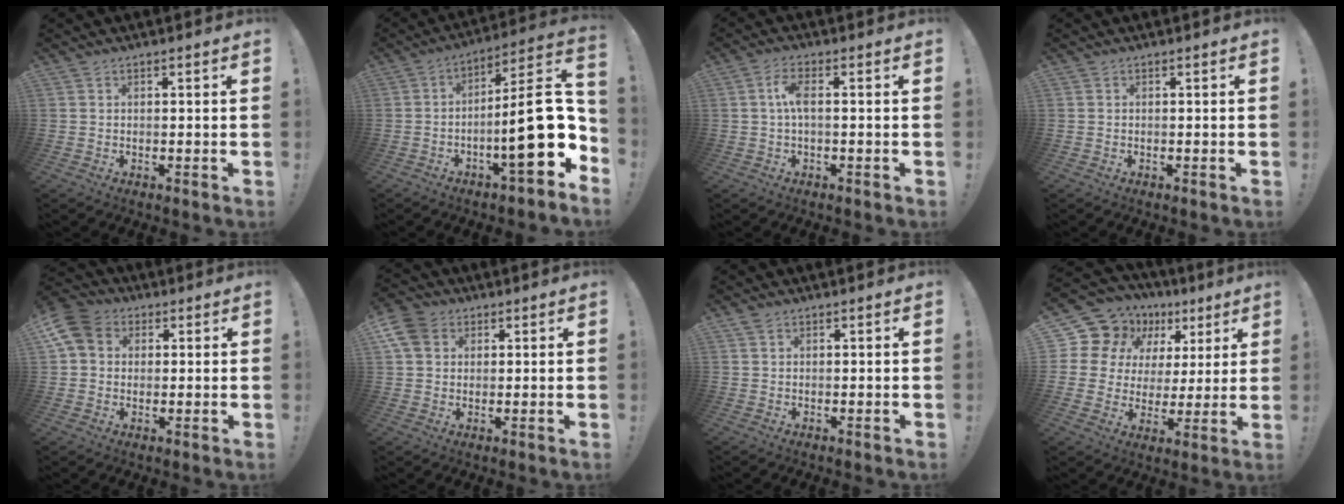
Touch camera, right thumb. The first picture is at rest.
{"total": 22.8, "force": [-3.3, 6.3, 21.6], "torque": [-0.318, 0.011, -0.046]}
{"total": 4.8, "force": [0.2, 1.5, 4.6], "torque": [-0.096, 0.005, 0.001]}
{"total": 0.0}
{"total": 9.4, "force": [2.7, 7.9, 4.3], "torque": [-0.085, 0.002, 0.056]}
{"total": 8.5, "force": [3.6, 6.9, 3.5], "torque": [-0.069, -0.005, 0.076]}
{"total": 1.1, "force": [0.8, 0.7, 0.3], "torque": [0.001, -0.003, 0.013]}
{"total": 13.6, "force": [7.6, 10.4, 4.5], "torque": [-0.082, -0.050, 0.158]}